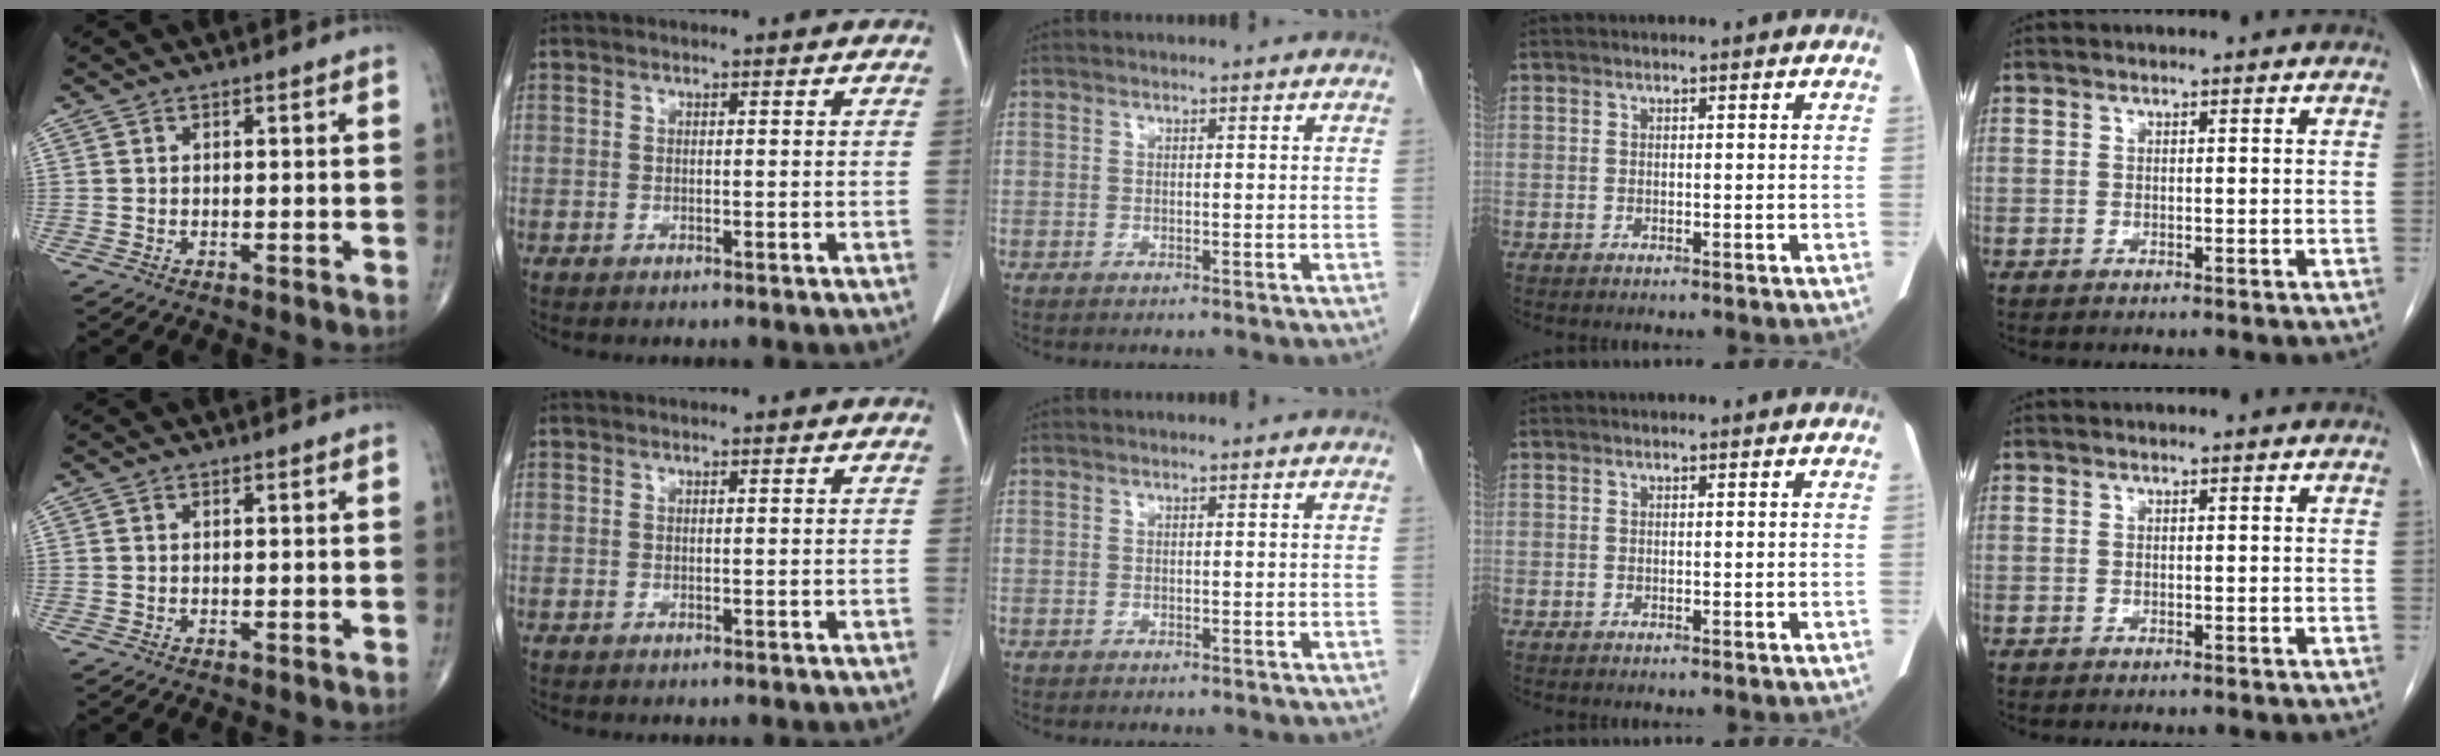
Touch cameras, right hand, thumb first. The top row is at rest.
{}